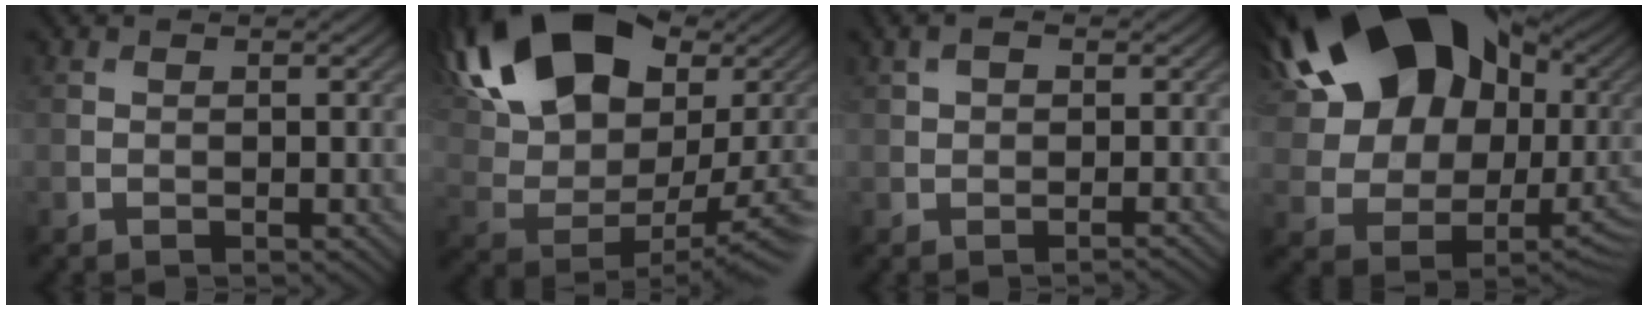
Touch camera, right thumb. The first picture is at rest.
{"total": 20.3, "force": [8.0, 11.4, 14.8], "torque": [-0.278, 0.045, 0.143]}
{"total": 2.0, "force": [0.1, 0.8, 1.8], "torque": [-0.026, 0.004, -0.002]}
{"total": 20.9, "force": [6.7, 15.3, 12.6], "torque": [-0.222, 0.034, 0.127]}